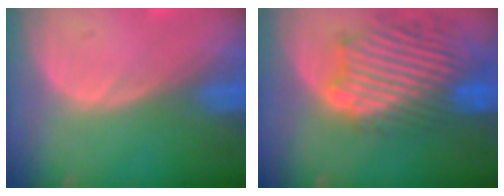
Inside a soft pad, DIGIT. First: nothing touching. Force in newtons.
{"total": 12.3, "press": 11.0, "slide": 5.5}